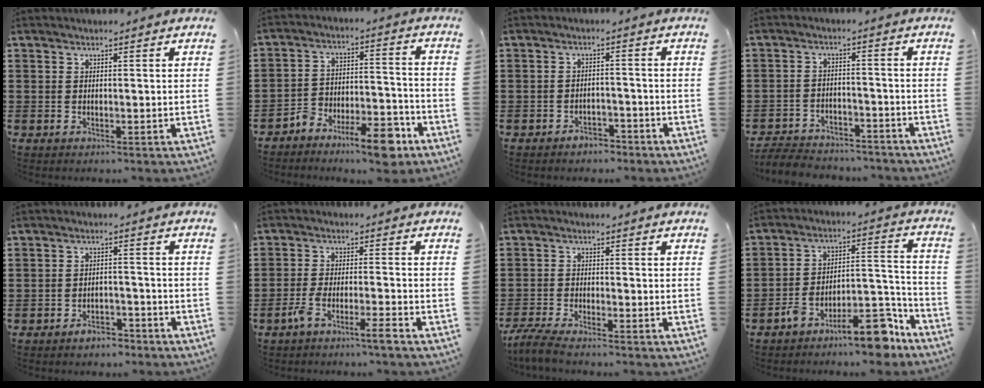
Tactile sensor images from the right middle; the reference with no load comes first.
{"total": 9.0, "force": [-7.6, 2.4, 4.3], "torque": [-0.061, 0.030, -0.140]}
{"total": 2.4, "force": [-2.3, 0.6, 0.2], "torque": [-0.011, 0.004, -0.049]}
{"total": 4.9, "force": [-4.8, 0.8, 0.4], "torque": [-0.012, 0.009, -0.100]}
{"total": 2.9, "force": [-2.7, 0.8, 0.7], "torque": [-0.016, 0.006, -0.054]}
{"total": 4.6, "force": [-3.5, 0.1, 3.0], "torque": [-0.071, -0.011, -0.068]}
{"total": 3.4, "force": [-3.1, -0.1, 1.5], "torque": [-0.047, -0.013, -0.067]}
{"total": 11.2, "force": [-9.3, 2.6, 5.7], "torque": [-0.069, 0.045, -0.166]}